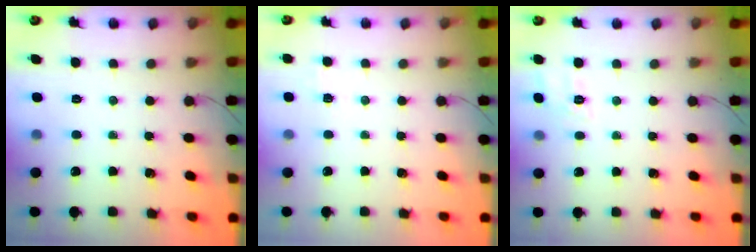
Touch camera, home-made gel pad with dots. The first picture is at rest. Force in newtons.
{"total": 5.0, "press": 4.8, "slide": 1.5}
{"total": 9.8, "press": 9.5, "slide": 2.2}